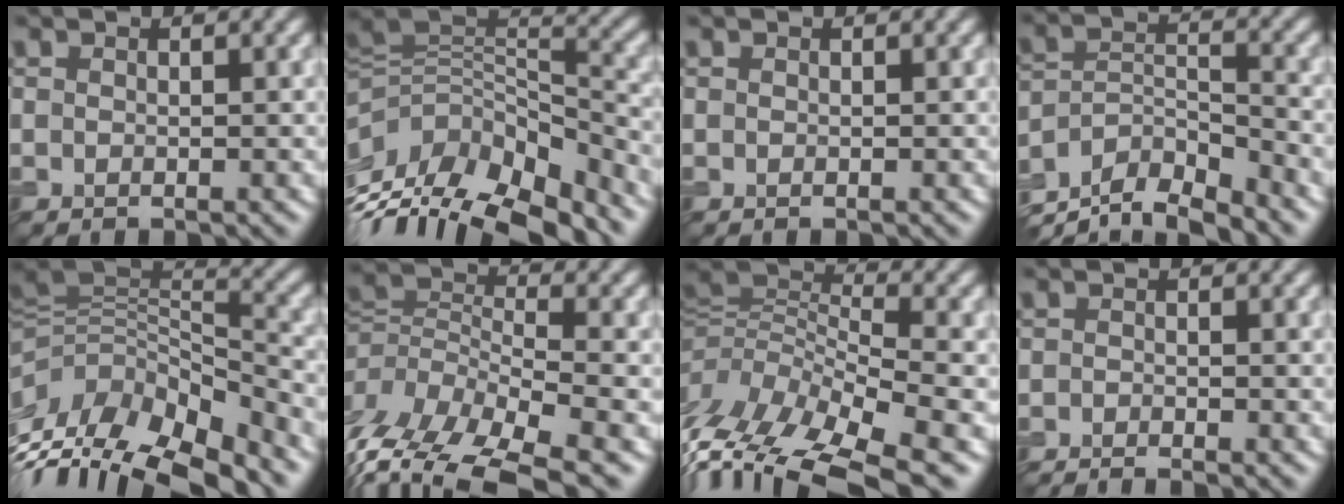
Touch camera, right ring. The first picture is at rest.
{"total": 12.3, "force": [-5.6, 6.5, 8.8], "torque": [-0.185, 0.015, -0.079]}
{"total": 0.0}
{"total": 8.9, "force": [-7.6, 2.6, 3.8], "torque": [-0.067, -0.001, -0.129]}
{"total": 12.1, "force": [-6.5, 5.6, 8.6], "torque": [-0.189, 0.007, -0.096]}
{"total": 10.2, "force": [-4.9, 4.4, 7.7], "torque": [-0.155, 0.003, -0.082]}
{"total": 11.5, "force": [-6.5, 4.8, 8.3], "torque": [-0.175, 0.018, -0.120]}
{"total": 1.9, "force": [-1.7, 0.2, 0.8], "torque": [-0.014, -0.001, -0.034]}